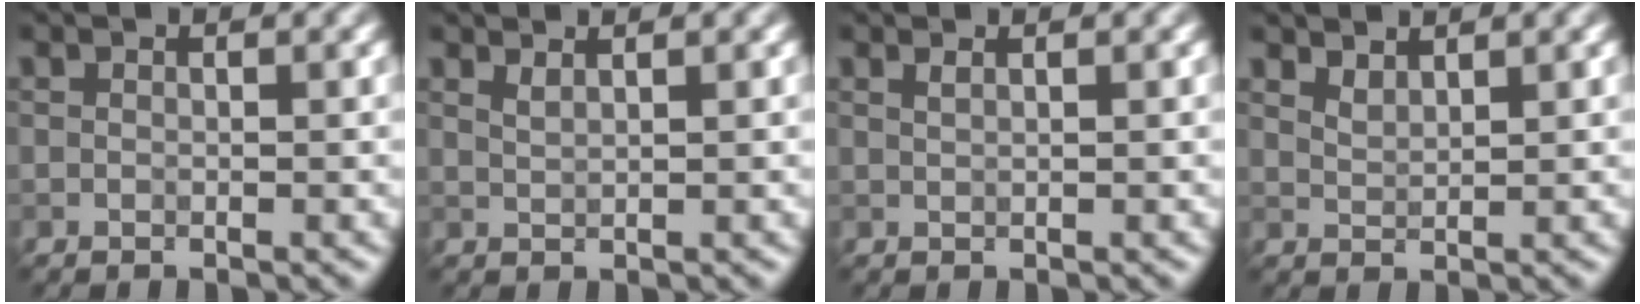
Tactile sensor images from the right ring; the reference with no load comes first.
{"total": 1.2, "force": [0.9, 0.4, 0.7], "torque": [-0.009, 0.001, 0.012]}
{"total": 0.9, "force": [0.6, 0.3, 0.6], "torque": [-0.006, 0.000, 0.006]}
{"total": 1.6, "force": [1.5, 0.3, 0.5], "torque": [-0.012, 0.001, 0.032]}